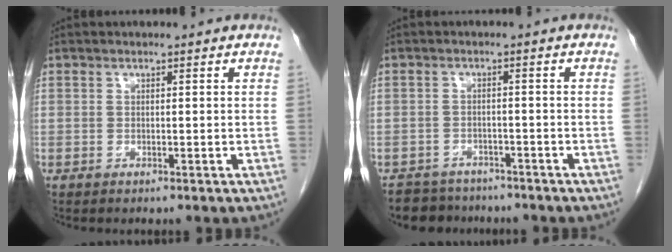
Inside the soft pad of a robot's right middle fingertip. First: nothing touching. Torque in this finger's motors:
{"motor_torque": [-0.02, 0.03, -0.04, -0.01]}